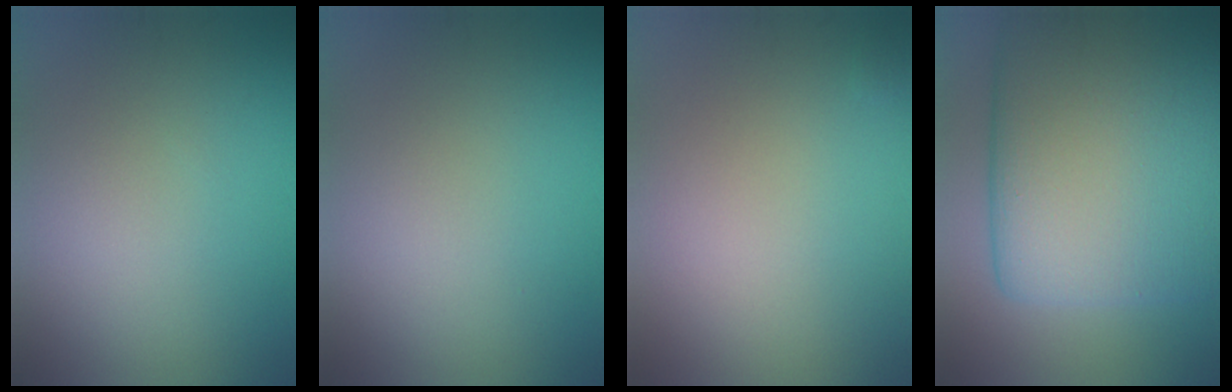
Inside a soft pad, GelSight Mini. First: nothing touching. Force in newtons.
{"total": 0.0}
{"total": 0.0}
{"total": 17.5, "press": 17.4, "slide": 1.0}